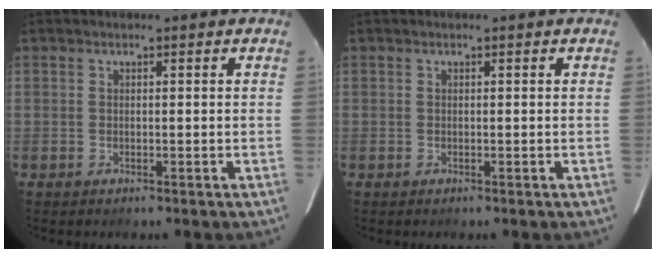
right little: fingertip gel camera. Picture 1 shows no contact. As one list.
[{"total": 0.0}]